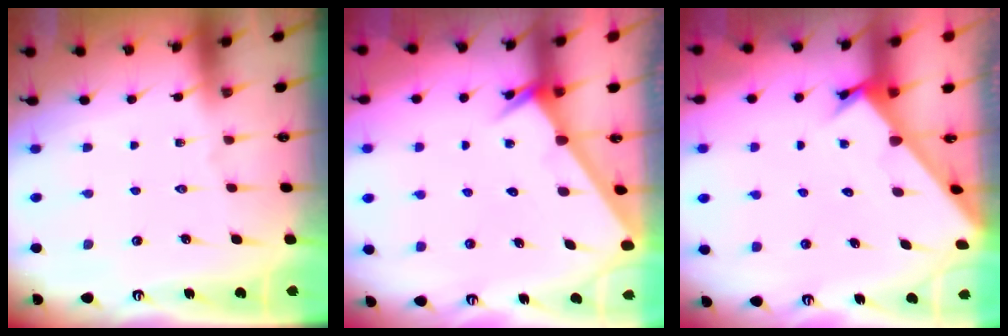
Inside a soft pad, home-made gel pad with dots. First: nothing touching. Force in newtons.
{"total": 2.6, "press": 2.6, "slide": 0.0}
{"total": 2.2, "press": 2.2, "slide": 0.1}